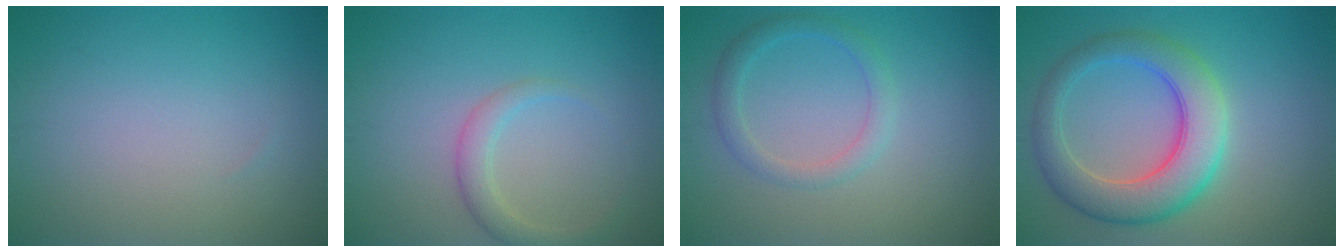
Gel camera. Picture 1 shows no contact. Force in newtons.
{"total": 2.4, "press": 2.4, "slide": 0.2}
{"total": 2.2, "press": 2.2, "slide": 0.1}
{"total": 7.1, "press": 7.1, "slide": 0.1}